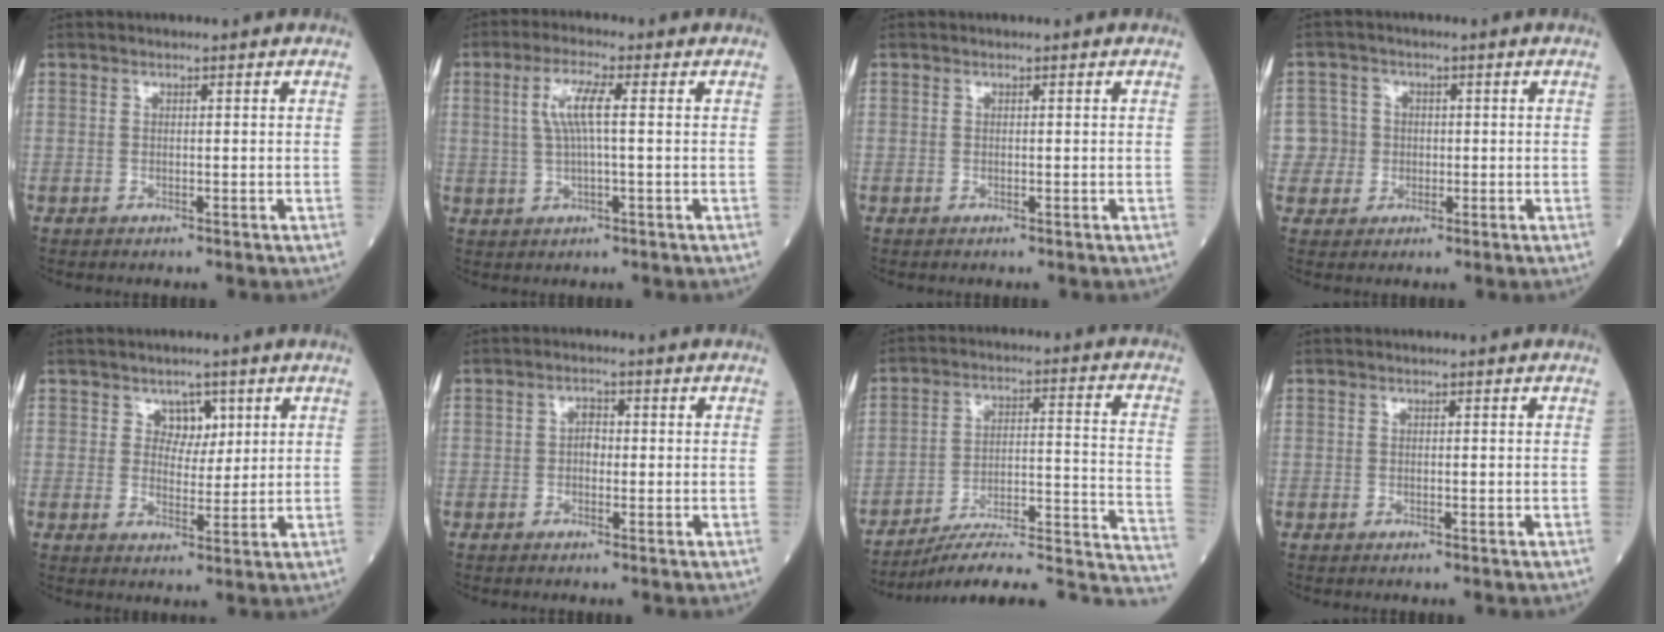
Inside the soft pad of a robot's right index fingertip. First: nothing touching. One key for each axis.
{"total": 5.4, "fx": 1.1, "fy": 0.4, "fz": 5.3, "tx": -0.111, "ty": 0.010, "tz": 0.026}
{"total": 0.0}
{"total": 4.4, "fx": -0.1, "fy": 4.4, "fz": -0.2, "tx": 0.013, "ty": 0.014, "tz": -0.001}
{"total": 3.6, "fx": 1.9, "fy": 2.5, "fz": 1.7, "tx": -0.018, "ty": 0.002, "tz": 0.032}
{"total": 1.7, "fx": -0.1, "fy": 1.1, "fz": 1.3, "tx": -0.018, "ty": 0.006, "tz": -0.004}
{"total": 21.0, "fx": -19.5, "fy": 1.5, "fz": 7.6, "tx": -0.046, "ty": 0.036, "tz": -0.272}
{"total": 0.0}